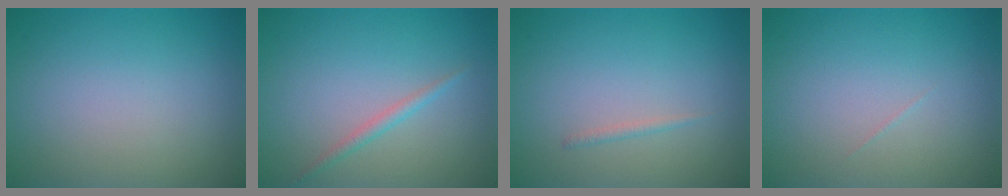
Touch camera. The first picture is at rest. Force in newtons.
{"total": 1.2, "press": 1.2, "slide": 0.0}
{"total": 0.6, "press": 0.6, "slide": 0.1}
{"total": 0.0}